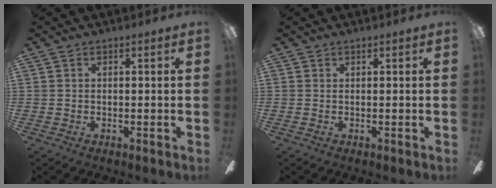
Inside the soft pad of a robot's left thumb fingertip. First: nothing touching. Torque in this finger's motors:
{"motor_torque": [-0.01, 0.01, -0.06, 0.06, 0.00]}